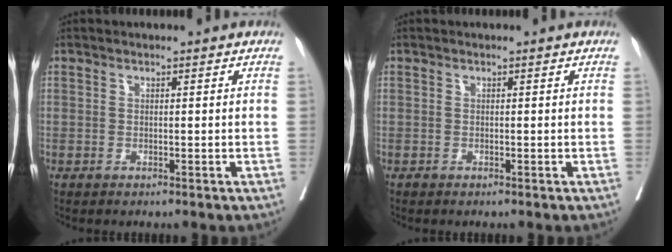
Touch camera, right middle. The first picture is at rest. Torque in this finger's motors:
{"motor_torque": [0.00, 0.00, -0.01, 0.00]}